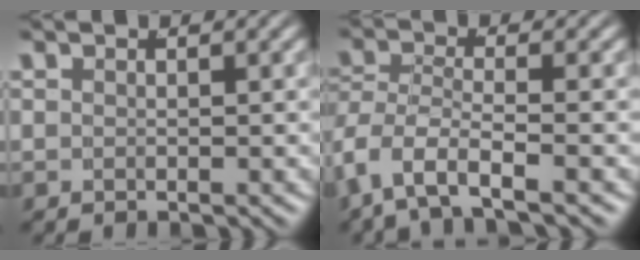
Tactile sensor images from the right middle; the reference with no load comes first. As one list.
[{"total": 4.7, "force": [-2.2, 2.9, 2.9], "torque": [-0.101, -0.030, -0.027]}]